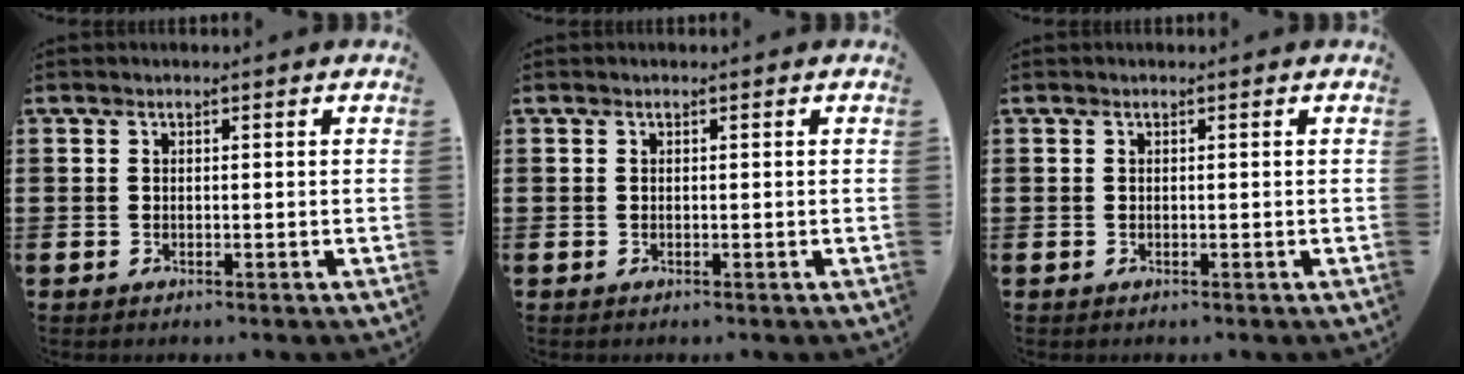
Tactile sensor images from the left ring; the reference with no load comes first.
{"total": 0.0}
{"total": 0.0}